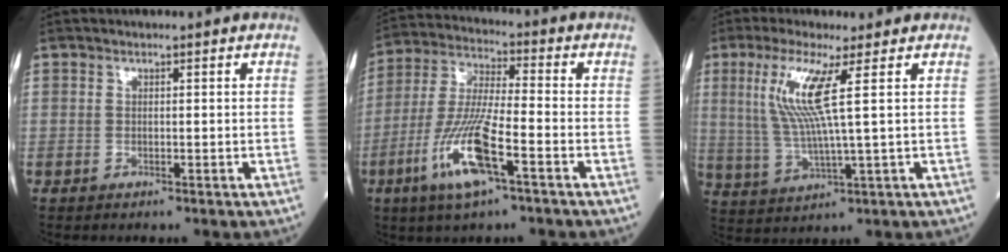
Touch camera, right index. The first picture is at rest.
{"total": 12.5, "force": [-5.4, 1.6, 11.2], "torque": [-0.234, -0.015, -0.104]}
{"total": 8.8, "force": [2.8, -0.6, 8.3], "torque": [-0.182, -0.003, 0.057]}